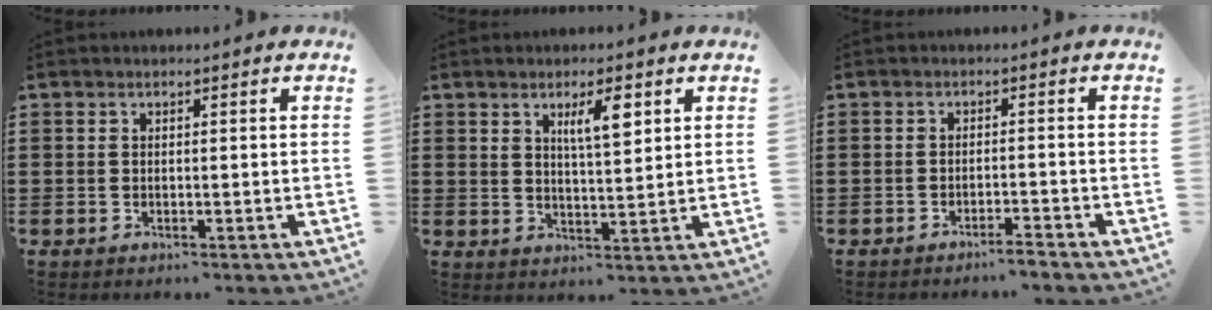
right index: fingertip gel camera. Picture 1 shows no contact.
{"total": 5.0, "force": [2.5, 1.4, 4.1], "torque": [-0.071, 0.001, 0.038]}
{"total": 2.0, "force": [-1.8, -0.2, 0.7], "torque": [-0.013, 0.000, -0.036]}